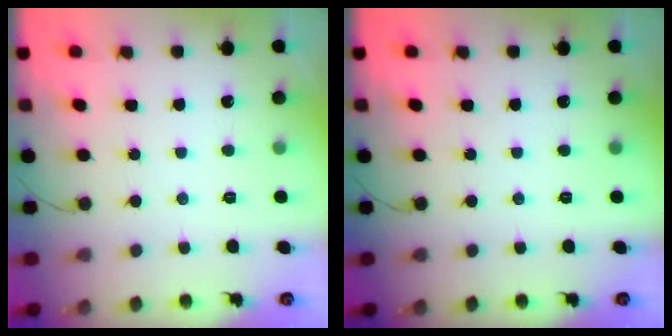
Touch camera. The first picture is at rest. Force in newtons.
{"total": 0.0}